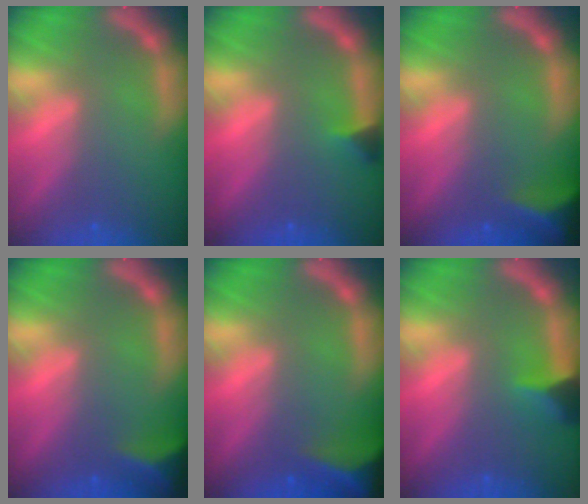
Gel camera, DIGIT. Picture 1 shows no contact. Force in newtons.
{"total": 1.4}
{"total": 6.0}
{"total": 5.0}
{"total": 8.9}
{"total": 2.9}